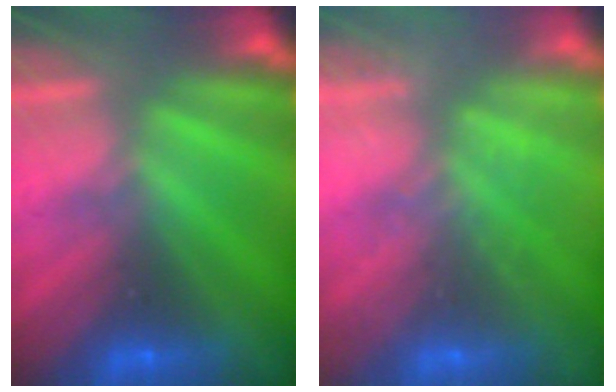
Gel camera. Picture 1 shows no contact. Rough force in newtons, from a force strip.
{"total": 1.8}